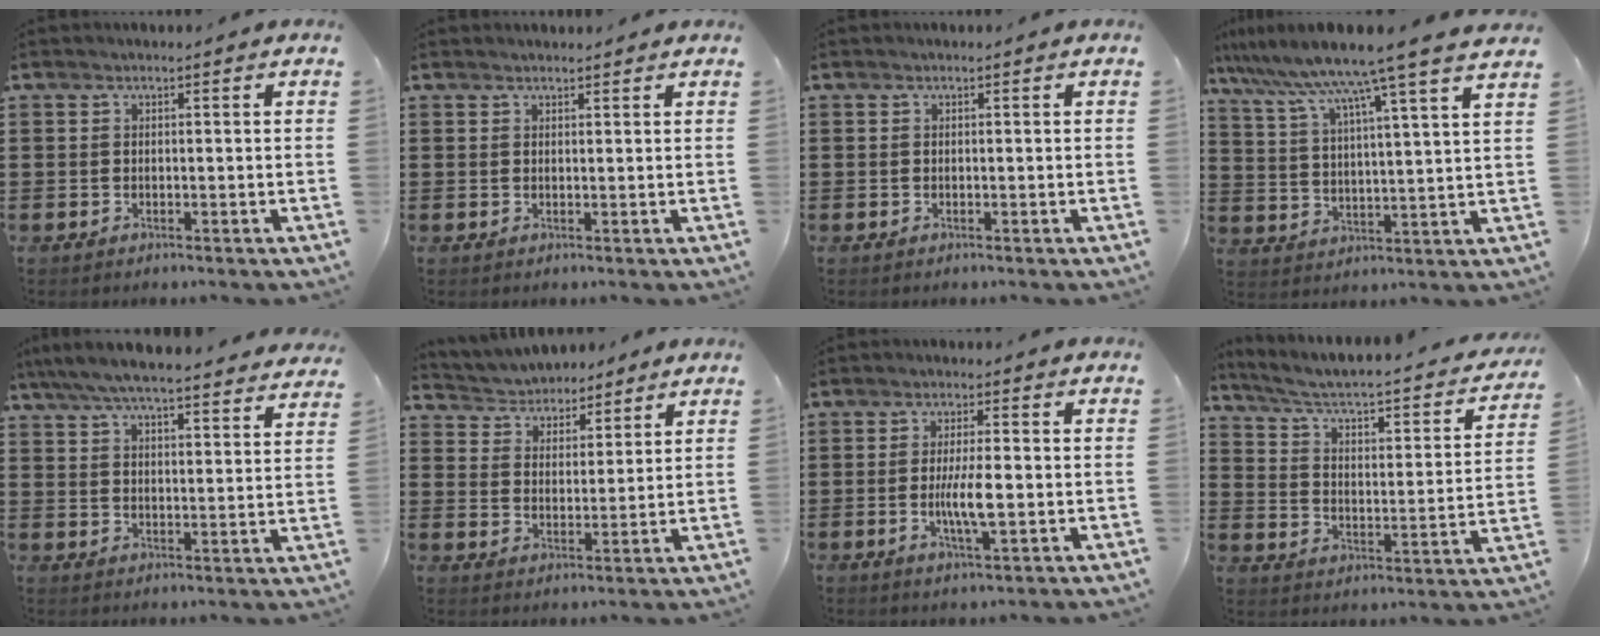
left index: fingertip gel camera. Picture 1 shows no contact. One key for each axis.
{"total": 0.9, "fx": 0.9, "fy": 0.1, "fz": 0.0, "tx": -0.002, "ty": 0.000, "tz": 0.018}
{"total": 0.0}
{"total": 9.3, "fx": 7.9, "fy": -1.5, "fz": 4.6, "tx": -0.121, "ty": -0.051, "tz": 0.126}
{"total": 6.1, "fx": 5.7, "fy": 0.1, "fz": 2.2, "tx": -0.066, "ty": -0.033, "tz": 0.099}
{"total": 4.1, "fx": 3.8, "fy": 1.3, "fz": -0.6, "tx": -0.012, "ty": -0.019, "tz": 0.065}
{"total": 5.8, "fx": -0.6, "fy": 1.0, "fz": 5.7, "tx": -0.111, "ty": -0.004, "tz": -0.017}
{"total": 3.3, "fx": 2.1, "fy": 0.6, "fz": 2.5, "tx": -0.062, "ty": -0.030, "tz": 0.022}